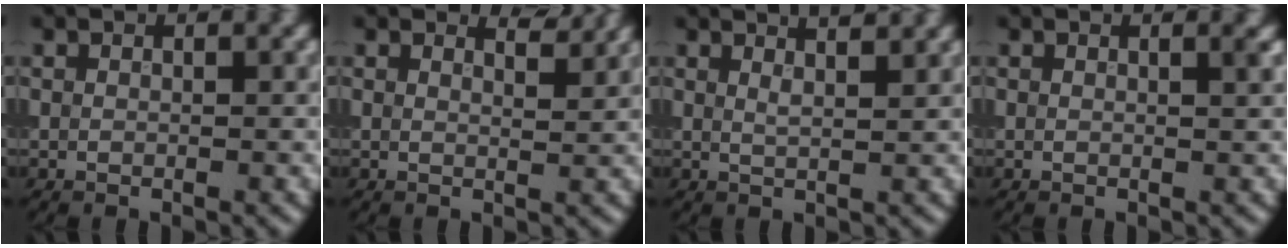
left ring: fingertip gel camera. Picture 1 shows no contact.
{"total": 1.9, "force": [1.8, 0.3, 0.6], "torque": [-0.005, -0.003, 0.014]}
{"total": 4.8, "force": [3.4, 1.9, 2.9], "torque": [-0.018, 0.037, 0.016]}
{"total": 1.0, "force": [0.4, 0.3, 0.9], "torque": [-0.004, 0.001, 0.003]}